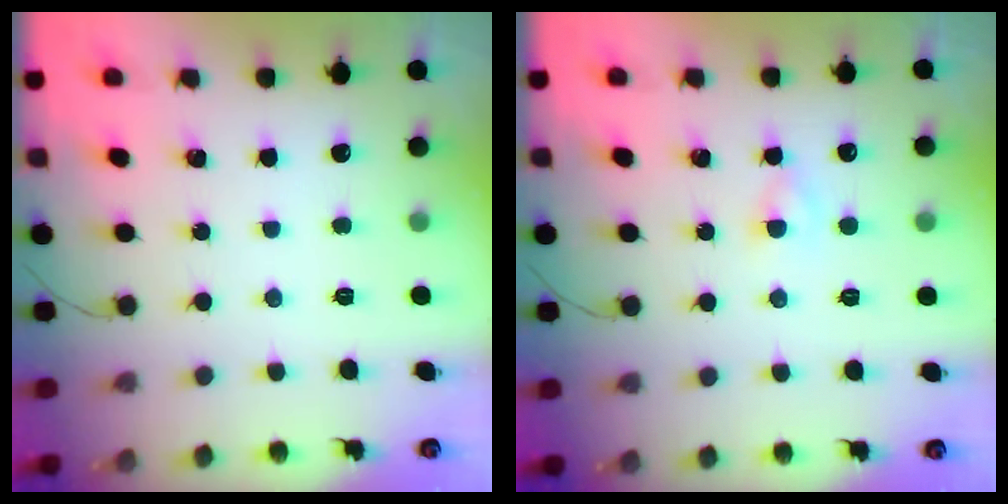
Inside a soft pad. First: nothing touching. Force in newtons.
{"total": 1.9, "press": 1.6, "slide": 0.9}